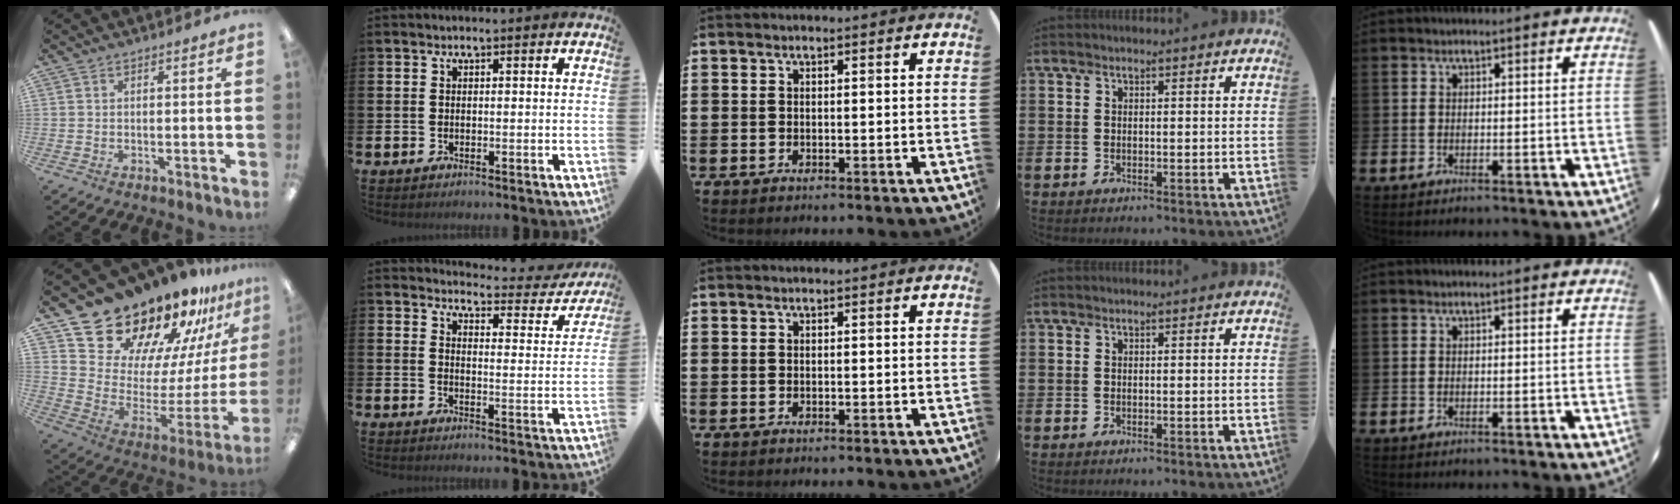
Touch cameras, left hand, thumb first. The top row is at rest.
{"thumb": {"total": 19.9, "force": [17.8, 7.9, 4.3], "torque": [-0.081, -0.152, 0.325]}, "index": {"total": 3.4, "force": [3.3, 1.0, 0.6], "torque": [-0.015, -0.033, 0.046]}}